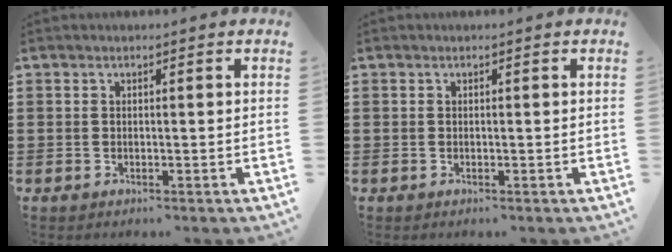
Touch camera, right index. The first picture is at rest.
{"total": 0.0}